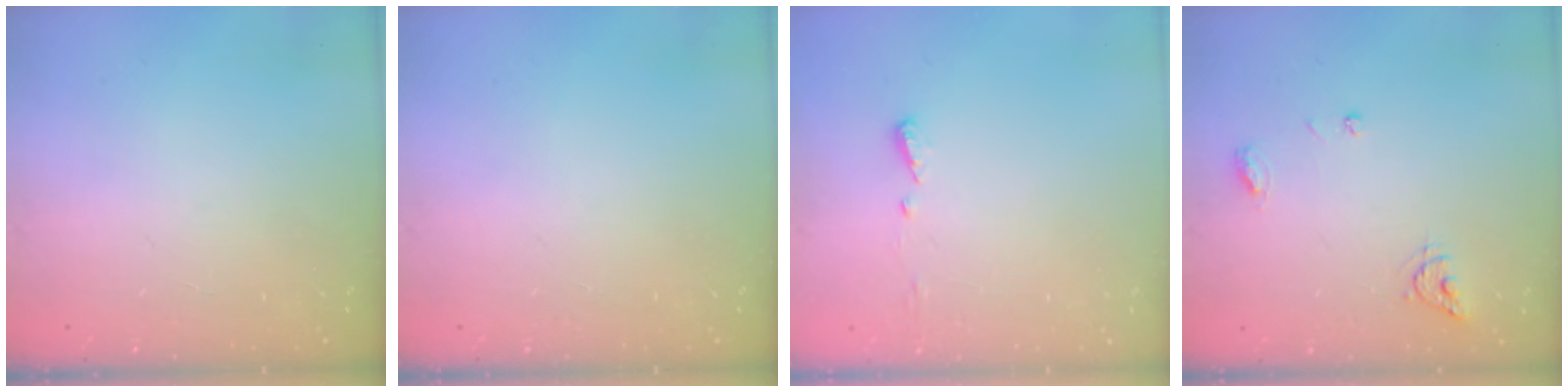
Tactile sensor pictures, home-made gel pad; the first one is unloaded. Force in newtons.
{"total": 0.0}
{"total": 4.0, "press": 3.9, "slide": 0.5}
{"total": 6.2, "press": 6.2, "slide": 0.5}